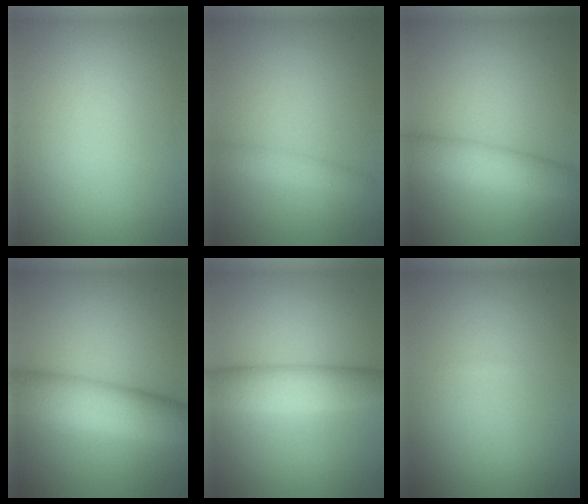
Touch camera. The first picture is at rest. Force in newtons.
{"total": 1.8, "press": 1.8, "slide": 0.0}
{"total": 4.1, "press": 4.0, "slide": 0.4}
{"total": 7.3, "press": 7.2, "slide": 0.1}
{"total": 5.5, "press": 5.5, "slide": 0.2}
{"total": 0.0}